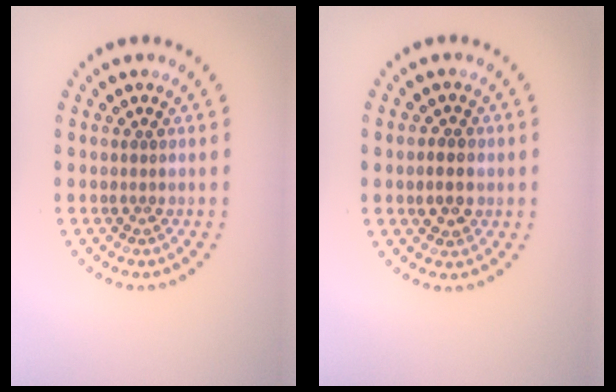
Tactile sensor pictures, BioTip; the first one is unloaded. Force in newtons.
{"total": 2.5, "press": 2.5, "slide": 0.2}